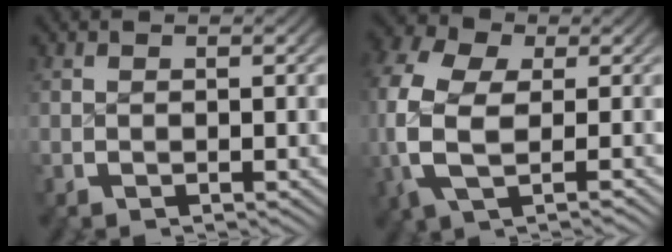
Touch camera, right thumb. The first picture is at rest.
{"total": 9.2, "force": [-0.1, 6.3, 6.7], "torque": [-0.176, -0.030, 0.007]}